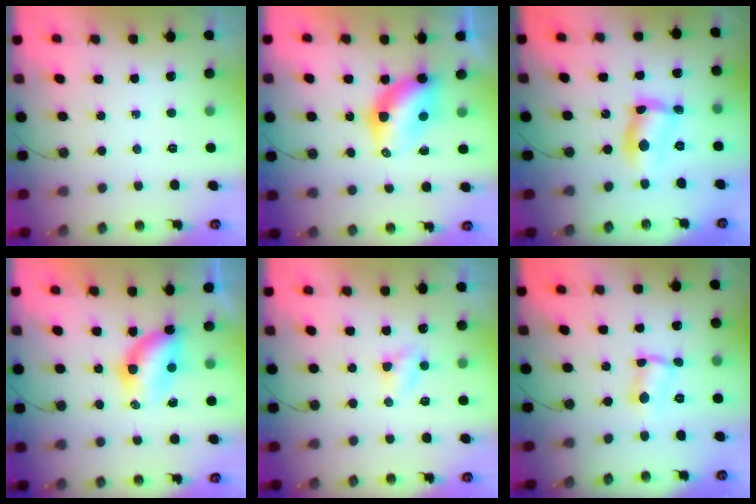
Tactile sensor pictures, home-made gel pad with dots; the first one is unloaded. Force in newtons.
{"total": 7.8, "press": 7.8, "slide": 0.2}
{"total": 8.1, "press": 8.1, "slide": 0.6}
{"total": 8.0, "press": 7.0, "slide": 3.9}
{"total": 2.9, "press": 2.9, "slide": 0.3}
{"total": 1.8, "press": 1.6, "slide": 0.7}